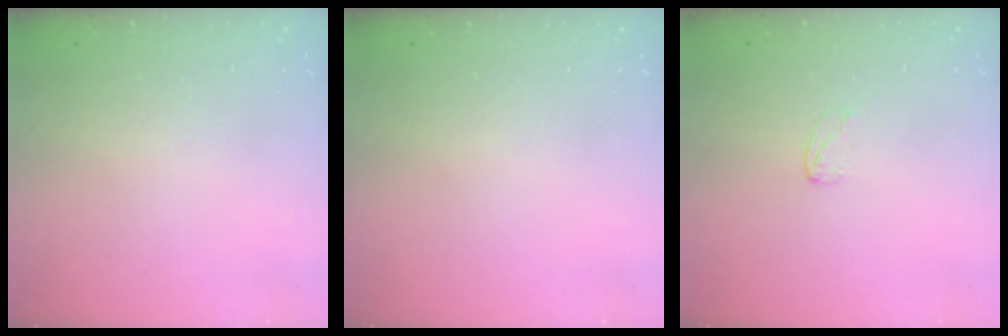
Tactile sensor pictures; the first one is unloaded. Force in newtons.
{"total": 0.0}
{"total": 2.4, "press": 2.4, "slide": 0.2}